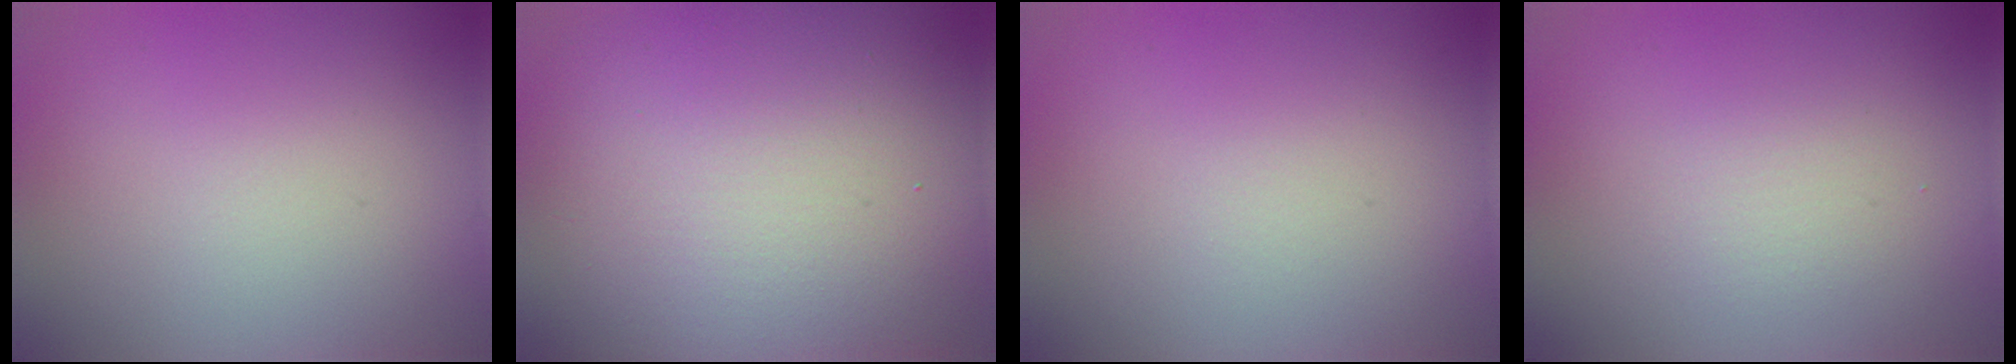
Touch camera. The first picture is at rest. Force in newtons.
{"total": 15.7, "press": 15.7, "slide": 0.8}
{"total": 0.0}
{"total": 1.3, "press": 1.3, "slide": 0.1}